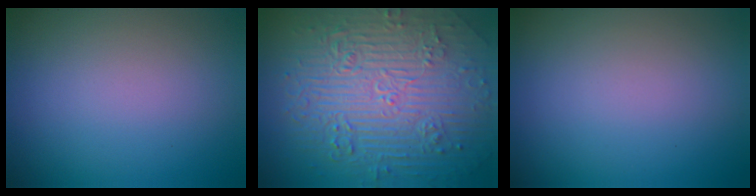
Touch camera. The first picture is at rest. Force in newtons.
{"total": 11.0, "press": 7.3, "slide": 8.2}
{"total": 0.0}